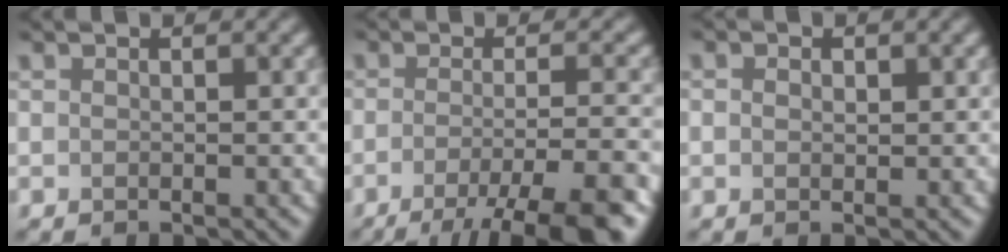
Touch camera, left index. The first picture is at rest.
{"total": 8.9, "force": [-5.3, 1.8, 6.9], "torque": [-0.096, 0.002, -0.078]}
{"total": 0.9, "force": [0.2, 0.6, 0.6], "torque": [-0.011, 0.002, 0.002]}